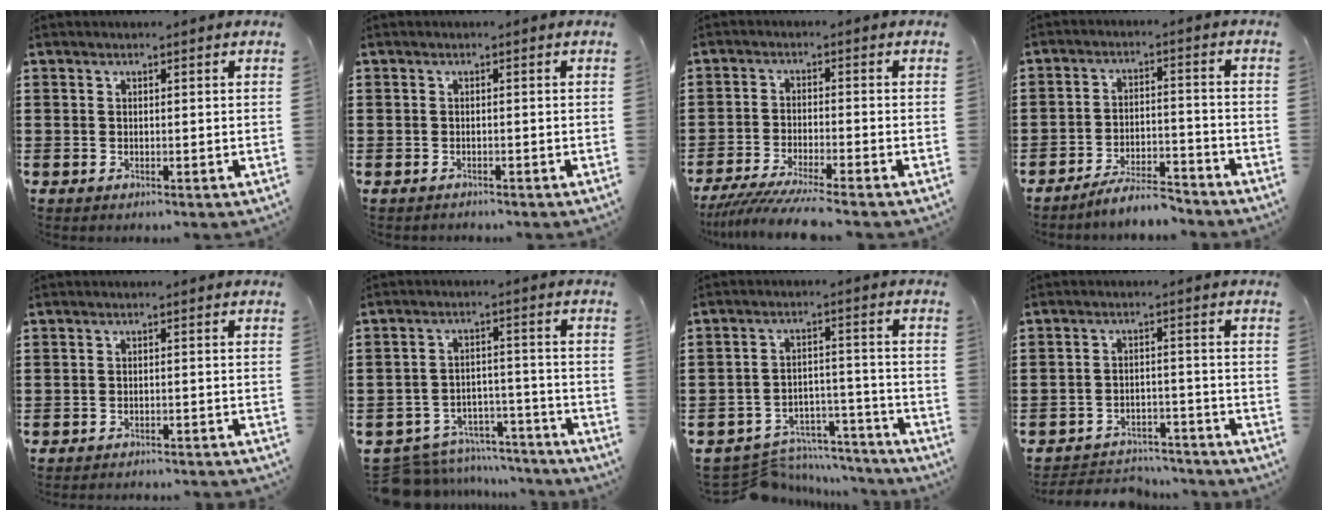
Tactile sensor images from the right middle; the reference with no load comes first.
{"total": 0.7, "force": [-0.6, 0.3, -0.2], "torque": [0.003, 0.004, -0.016]}
{"total": 5.1, "force": [-4.6, -0.2, 2.2], "torque": [-0.050, -0.020, -0.091]}
{"total": 5.8, "force": [-5.6, 0.7, 1.5], "torque": [-0.028, 0.005, -0.109]}
{"total": 1.7, "force": [-1.7, -0.1, 0.2], "torque": [-0.005, 0.004, -0.034]}
{"total": 7.5, "force": [-7.1, 2.0, 1.6], "torque": [-0.038, 0.020, -0.140]}
{"total": 6.9, "force": [-6.5, 1.8, 1.3], "torque": [-0.028, 0.018, -0.129]}
{"total": 3.9, "force": [-3.8, 0.8, 0.2], "torque": [-0.007, 0.005, -0.082]}